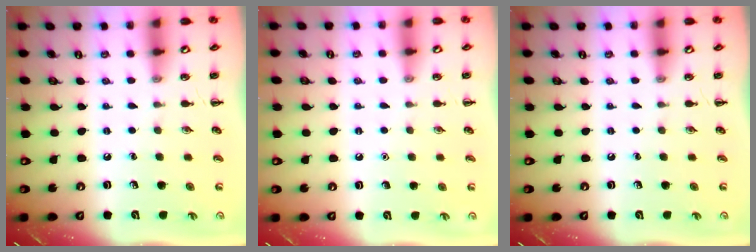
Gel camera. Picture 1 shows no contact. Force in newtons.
{"total": 1.5, "press": 1.5, "slide": 0.1}
{"total": 0.0}